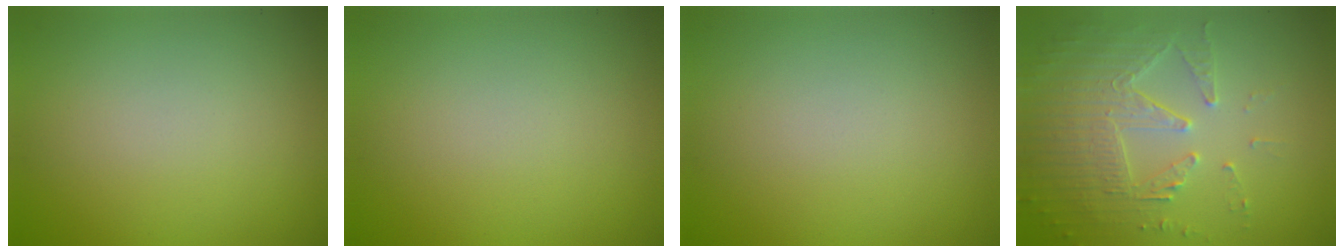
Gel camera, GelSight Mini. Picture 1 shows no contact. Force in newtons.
{"total": 0.0}
{"total": 0.0}
{"total": 4.1, "press": 3.6, "slide": 2.1}